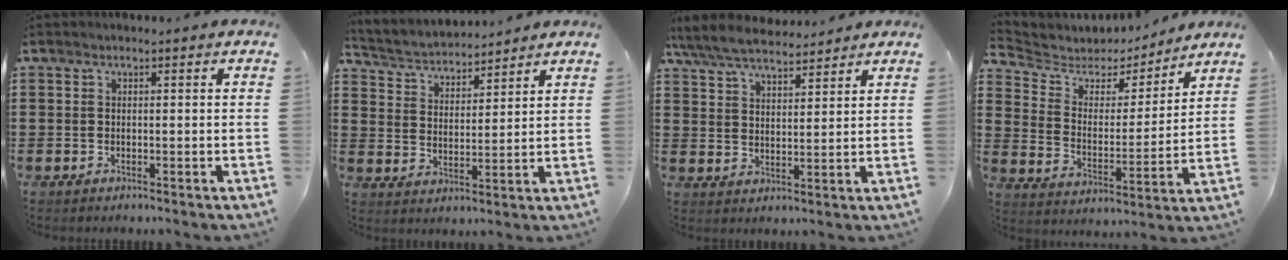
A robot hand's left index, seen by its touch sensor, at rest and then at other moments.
{"total": 3.6, "force": [3.5, 0.7, 0.0], "torque": [-0.022, -0.023, 0.058]}
{"total": 6.5, "force": [5.9, 1.4, 2.3], "torque": [-0.065, -0.018, 0.108]}
{"total": 4.8, "force": [4.0, 2.5, 0.7], "torque": [-0.046, -0.027, 0.064]}